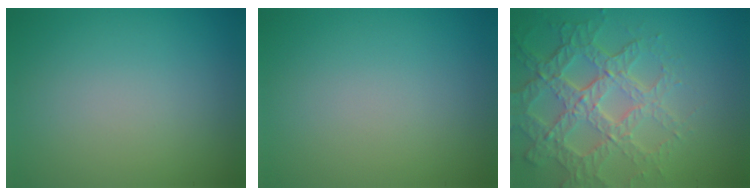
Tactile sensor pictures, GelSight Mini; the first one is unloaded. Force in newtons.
{"total": 0.0}
{"total": 7.3, "press": 5.2, "slide": 5.2}